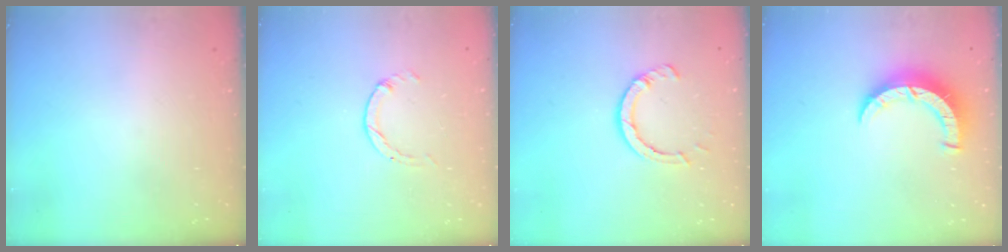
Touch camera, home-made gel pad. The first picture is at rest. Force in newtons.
{"total": 0.0}
{"total": 5.7, "press": 5.6, "slide": 0.7}
{"total": 8.6, "press": 8.6, "slide": 0.5}